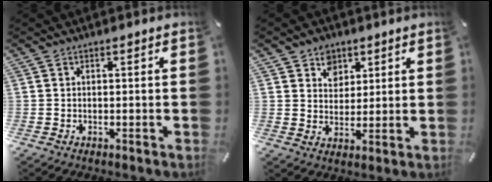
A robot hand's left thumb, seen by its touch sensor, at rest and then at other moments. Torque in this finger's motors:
{"motor_torque": [0.28, -0.23, 0.20, -0.19, 0.00]}